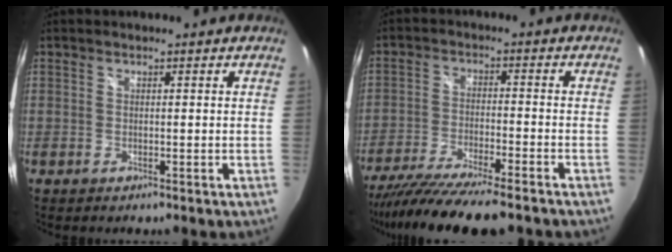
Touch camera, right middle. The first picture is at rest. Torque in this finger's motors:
{"motor_torque": [1.07, -1.07, 0.24, 0.09]}